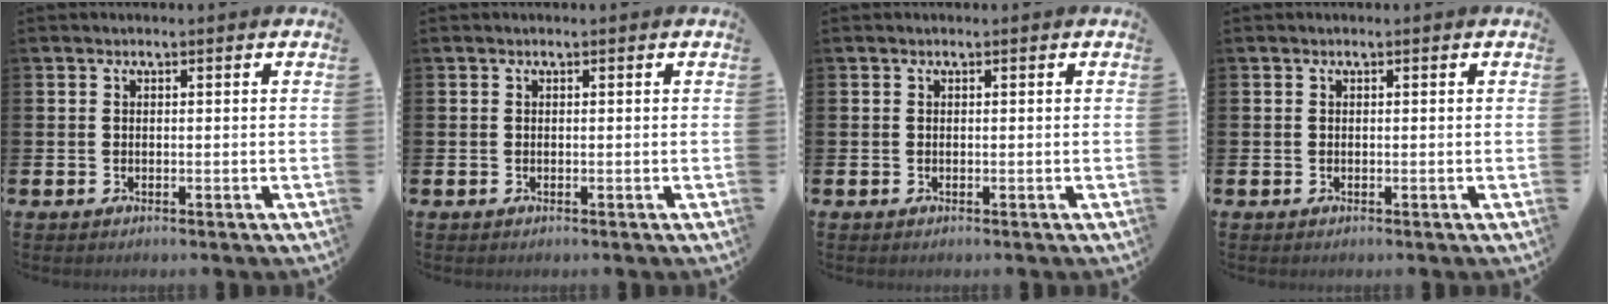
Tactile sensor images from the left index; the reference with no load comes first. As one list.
[{"total": 0.0}, {"total": 0.0}, {"total": 0.0}]